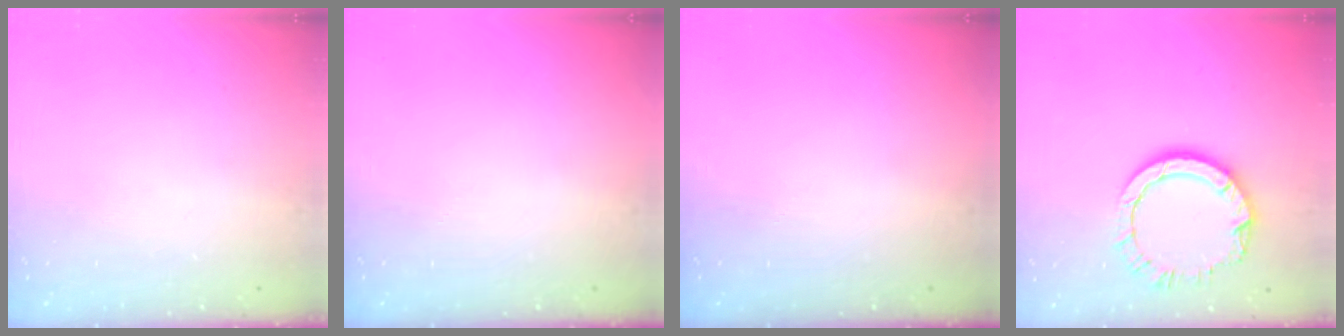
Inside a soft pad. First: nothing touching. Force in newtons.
{"total": 0.0}
{"total": 0.0}
{"total": 10.6, "press": 10.6, "slide": 1.0}